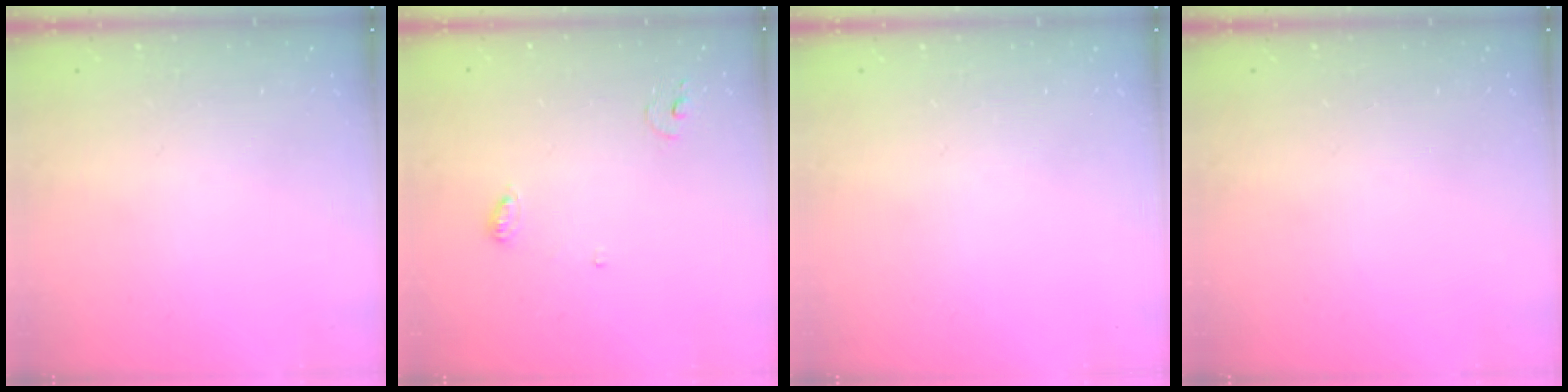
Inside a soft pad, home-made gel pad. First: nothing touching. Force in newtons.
{"total": 4.7, "press": 4.7, "slide": 0.5}
{"total": 0.0}
{"total": 0.0}